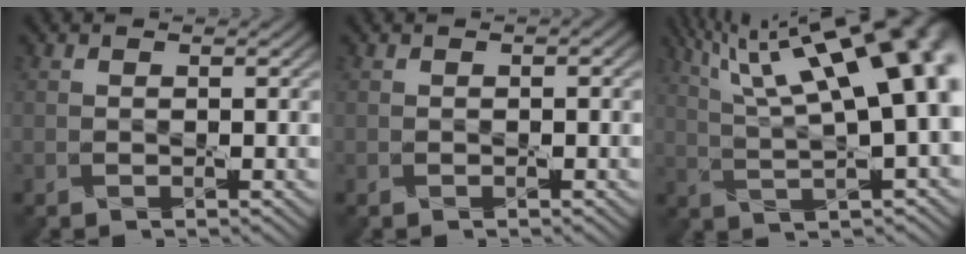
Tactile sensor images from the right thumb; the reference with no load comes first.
{"total": 0.7, "force": [0.1, 0.3, 0.6], "torque": [-0.010, 0.003, 0.003]}
{"total": 19.2, "force": [7.3, 6.2, 16.7], "torque": [-0.243, 0.066, 0.110]}